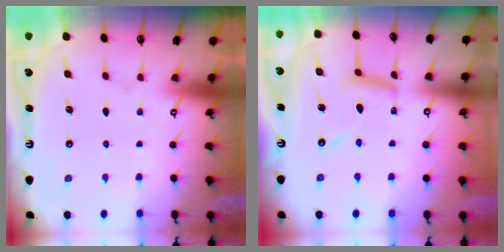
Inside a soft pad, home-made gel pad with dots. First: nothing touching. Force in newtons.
{"total": 9.6, "press": 9.6, "slide": 0.7}